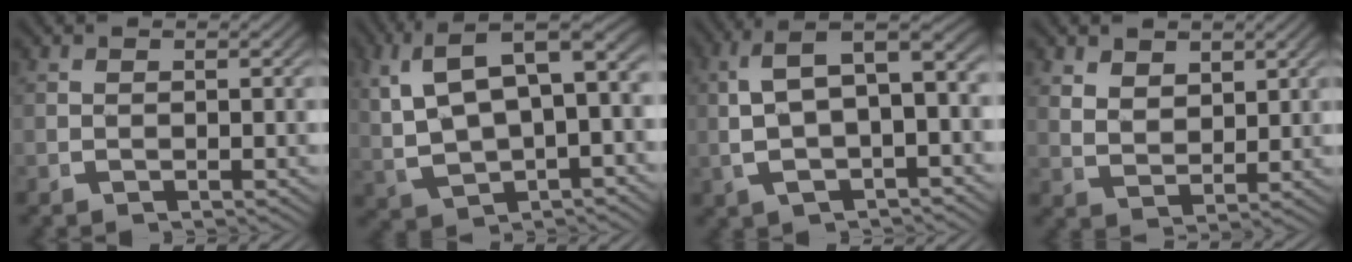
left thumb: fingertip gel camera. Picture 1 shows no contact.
{"total": 10.8, "force": [2.0, 6.7, 8.2], "torque": [-0.152, 0.001, 0.044]}
{"total": 8.0, "force": [0.4, 4.6, 6.5], "torque": [-0.120, 0.002, 0.012]}
{"total": 3.2, "force": [2.1, 1.8, 1.5], "torque": [-0.027, -0.016, 0.052]}